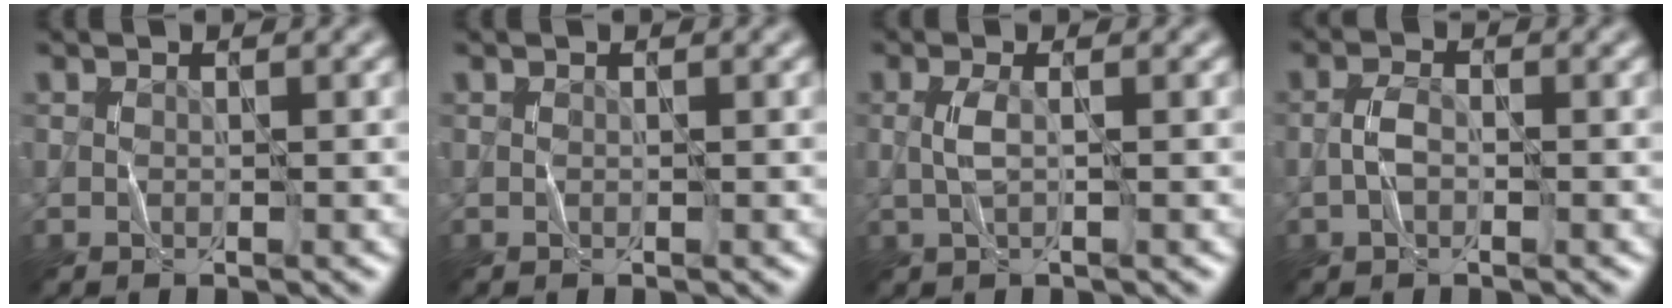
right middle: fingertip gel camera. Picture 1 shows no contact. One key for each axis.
{"total": 0.0}
{"total": 1.7, "fx": 0.0, "fy": 0.3, "fz": 1.7, "tx": -0.038, "ty": 0.006, "tz": -0.001}
{"total": 1.9, "fx": -0.7, "fy": 0.9, "fz": 1.5, "tx": -0.031, "ty": 0.006, "tz": -0.019}